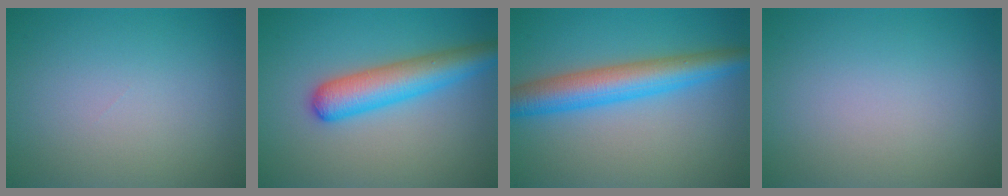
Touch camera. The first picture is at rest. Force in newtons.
{"total": 5.5, "press": 5.5, "slide": 0.2}
{"total": 6.2, "press": 6.2, "slide": 0.1}
{"total": 0.0}